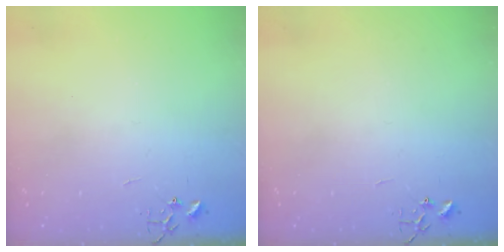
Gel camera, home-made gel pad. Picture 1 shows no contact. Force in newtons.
{"total": 0.0}